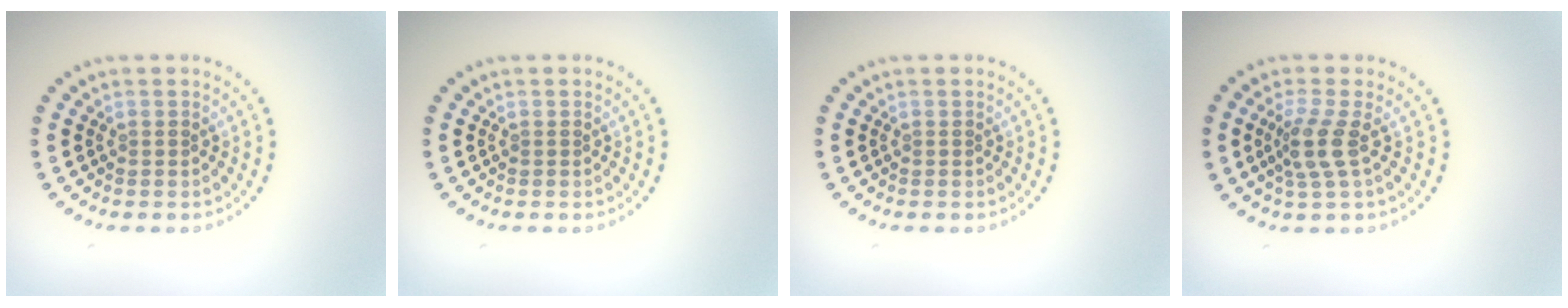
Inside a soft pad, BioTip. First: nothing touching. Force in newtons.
{"total": 0.0}
{"total": 0.0}
{"total": 2.6, "press": 2.1, "slide": 1.6}